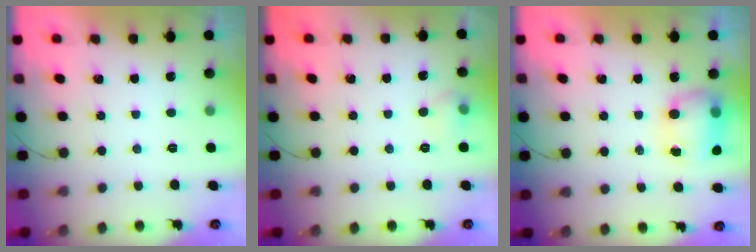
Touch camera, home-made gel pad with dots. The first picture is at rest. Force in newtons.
{"total": 5.5, "press": 5.3, "slide": 1.5}
{"total": 7.7, "press": 7.6, "slide": 1.1}